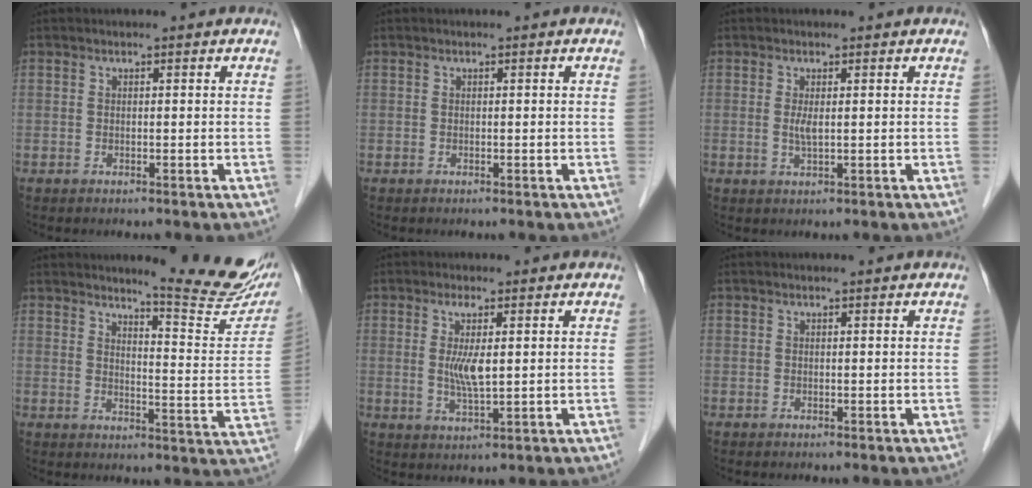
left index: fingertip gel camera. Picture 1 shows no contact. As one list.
[{"total": 0.0}, {"total": 1.8, "force": [0.2, 0.3, 1.7], "torque": [-0.040, -0.003, 0.005]}, {"total": 14.5, "force": [12.9, 0.4, 6.7], "torque": [-0.083, -0.066, 0.151]}, {"total": 4.5, "force": [0.7, 0.6, 4.4], "torque": [-0.090, -0.007, 0.017]}, {"total": 0.6, "force": [0.6, 0.0, 0.1], "torque": [-0.007, 0.000, 0.007]}]